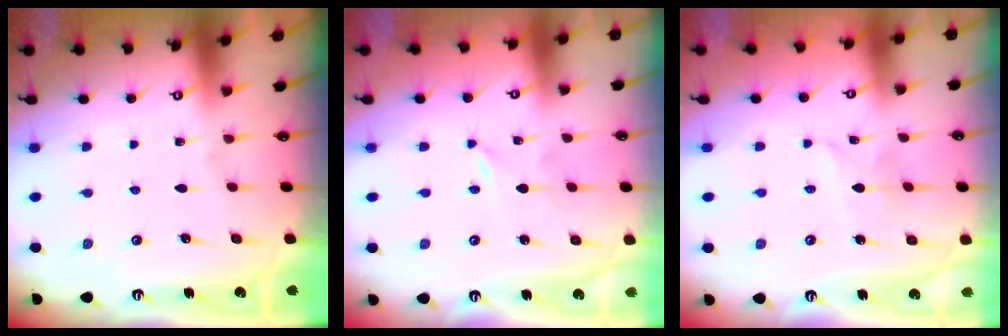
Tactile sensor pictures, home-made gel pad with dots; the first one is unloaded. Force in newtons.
{"total": 0.0}
{"total": 2.5, "press": 2.5, "slide": 0.2}